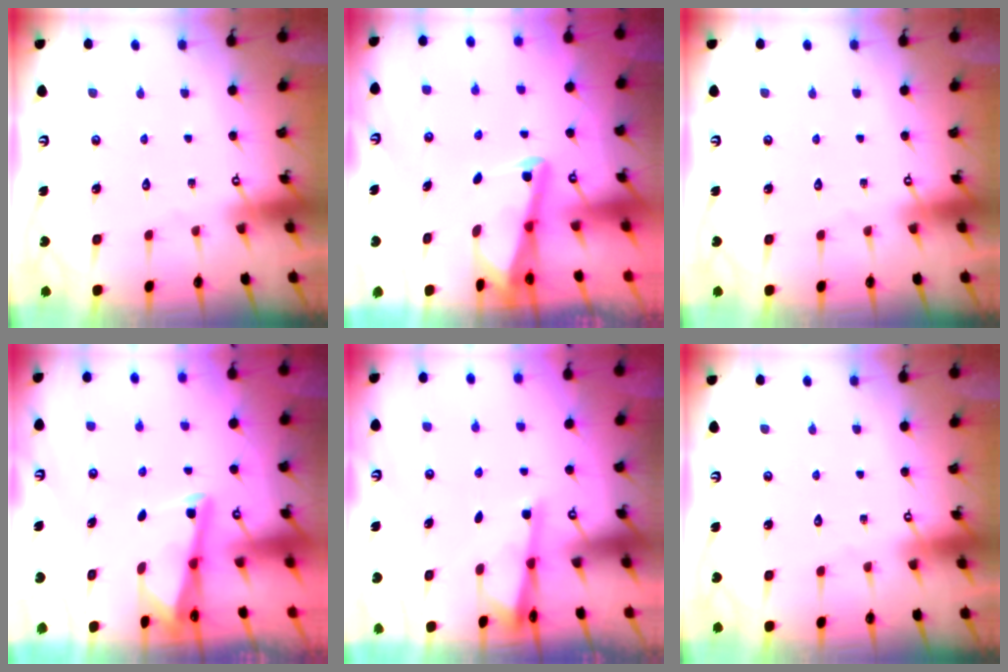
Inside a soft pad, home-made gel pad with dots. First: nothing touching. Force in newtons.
{"total": 3.1, "press": 3.1, "slide": 0.3}
{"total": 0.0}
{"total": 2.6, "press": 2.6, "slide": 0.1}
{"total": 2.2, "press": 2.2, "slide": 0.3}
{"total": 0.0}